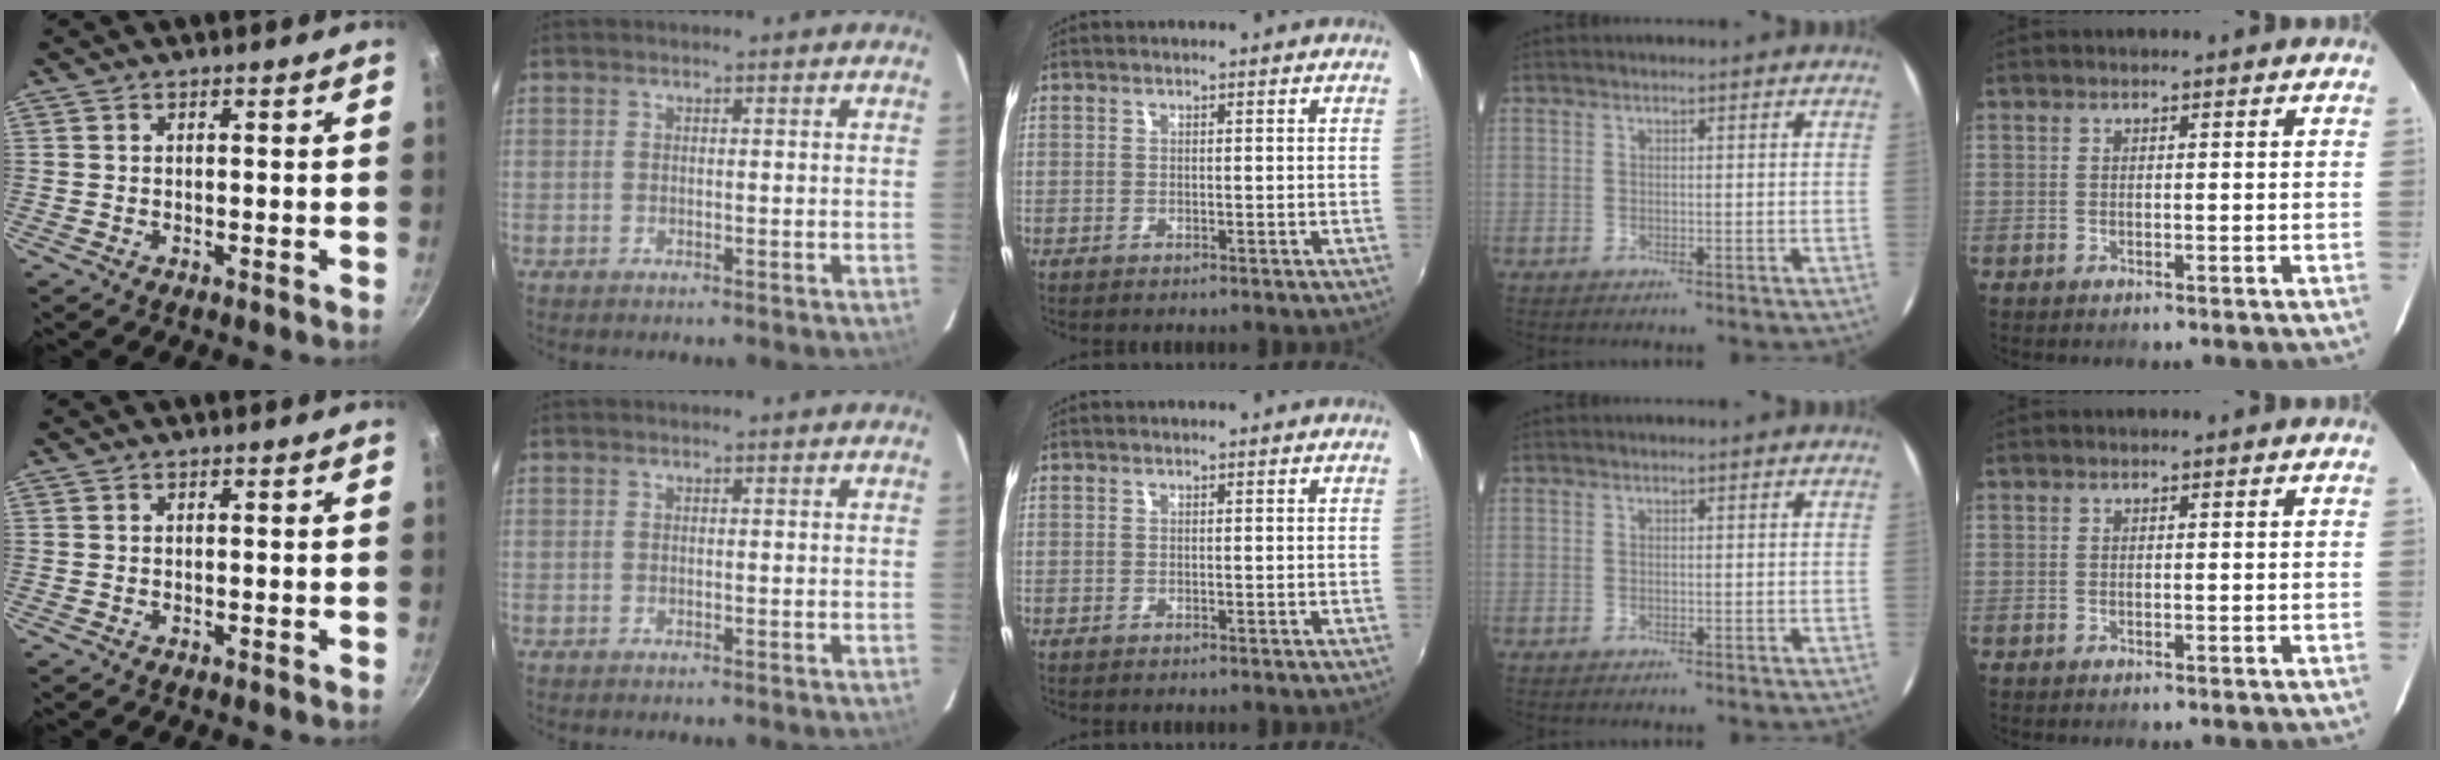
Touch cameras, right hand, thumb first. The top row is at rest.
{}